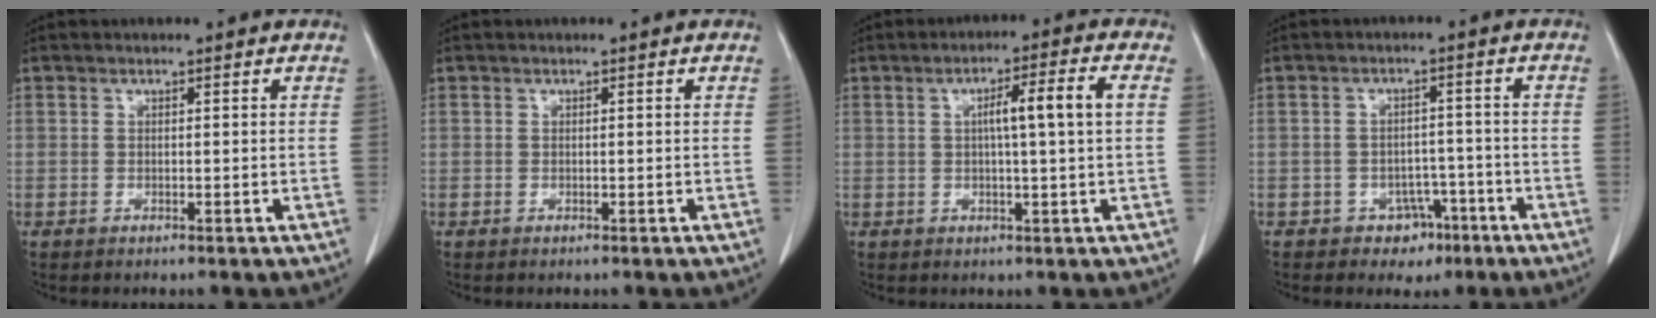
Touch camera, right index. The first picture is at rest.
{"total": 0.0}
{"total": 6.4, "force": [0.9, -0.3, 6.4], "torque": [-0.106, 0.012, 0.015]}
{"total": 4.5, "force": [-2.5, 3.6, 0.9], "torque": [-0.001, 0.015, -0.027]}